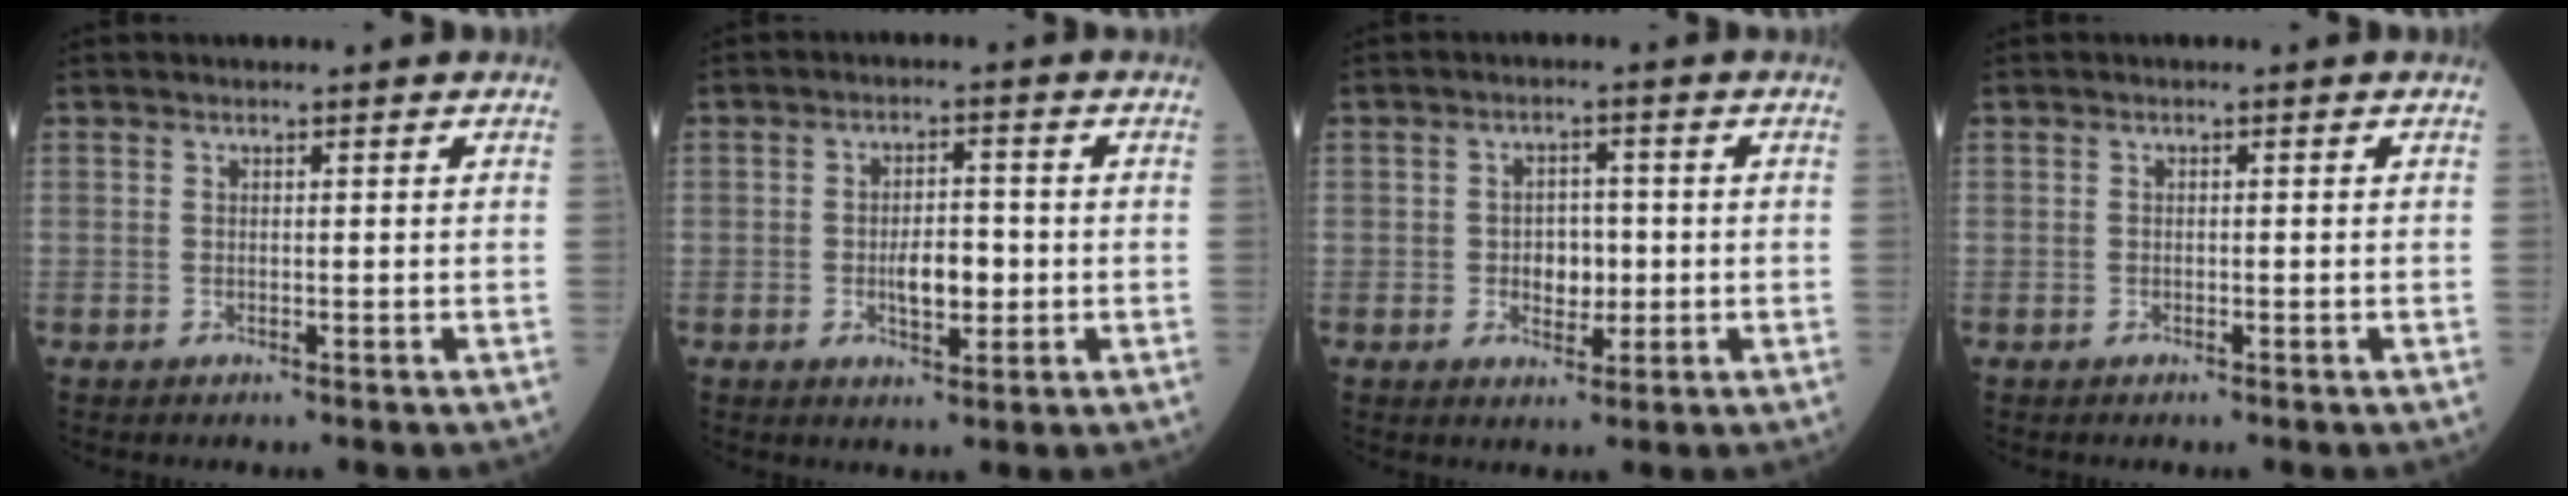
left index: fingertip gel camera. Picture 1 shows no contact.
{"total": 4.9, "force": [-1.0, 2.1, 4.3], "torque": [-0.071, -0.002, -0.017]}
{"total": 3.9, "force": [-0.6, 2.7, 2.8], "torque": [-0.039, 0.005, -0.007]}
{"total": 0.0}